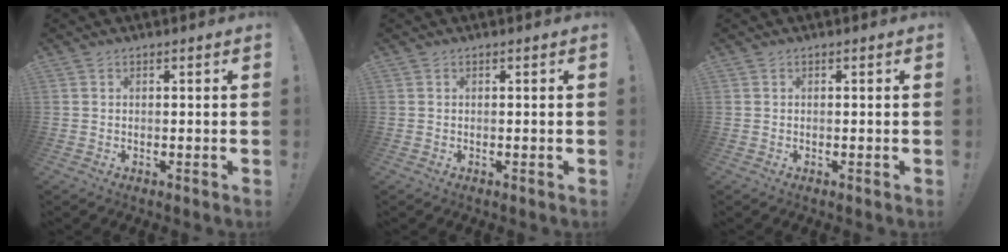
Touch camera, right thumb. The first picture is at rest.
{"total": 0.0}
{"total": 0.0}